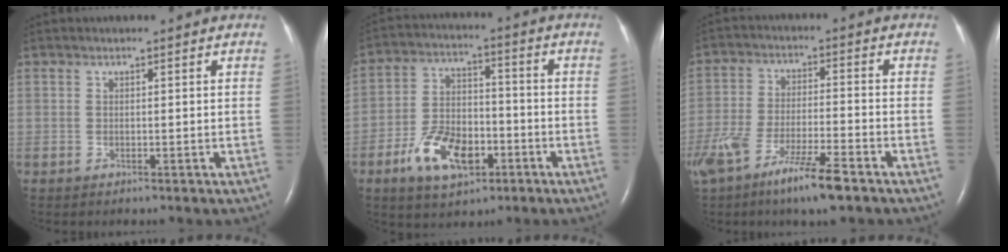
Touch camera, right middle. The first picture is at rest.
{"total": 10.9, "force": [-5.0, 5.7, 7.9], "torque": [-0.160, 0.007, -0.083]}
{"total": 12.9, "force": [-8.6, 1.8, 9.4], "torque": [-0.195, -0.029, -0.156]}